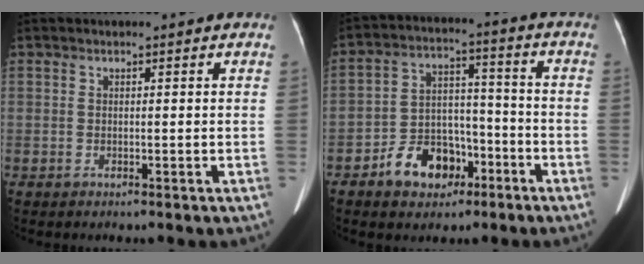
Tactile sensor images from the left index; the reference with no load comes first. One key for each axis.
{"total": 9.4, "fx": -5.4, "fy": 6.2, "fz": 4.7, "tx": -0.088, "ty": 0.026, "tz": -0.084}